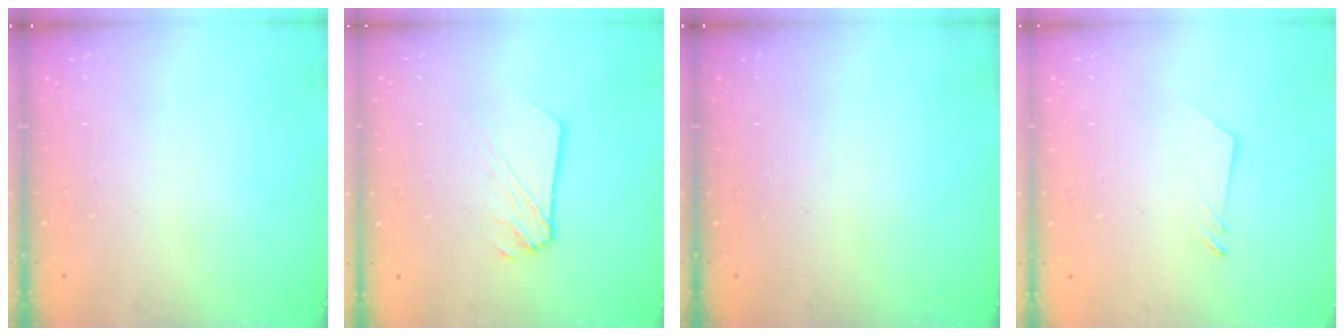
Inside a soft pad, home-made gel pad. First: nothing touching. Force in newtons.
{"total": 3.7, "press": 3.6, "slide": 0.6}
{"total": 0.0}
{"total": 2.5, "press": 2.5, "slide": 0.2}